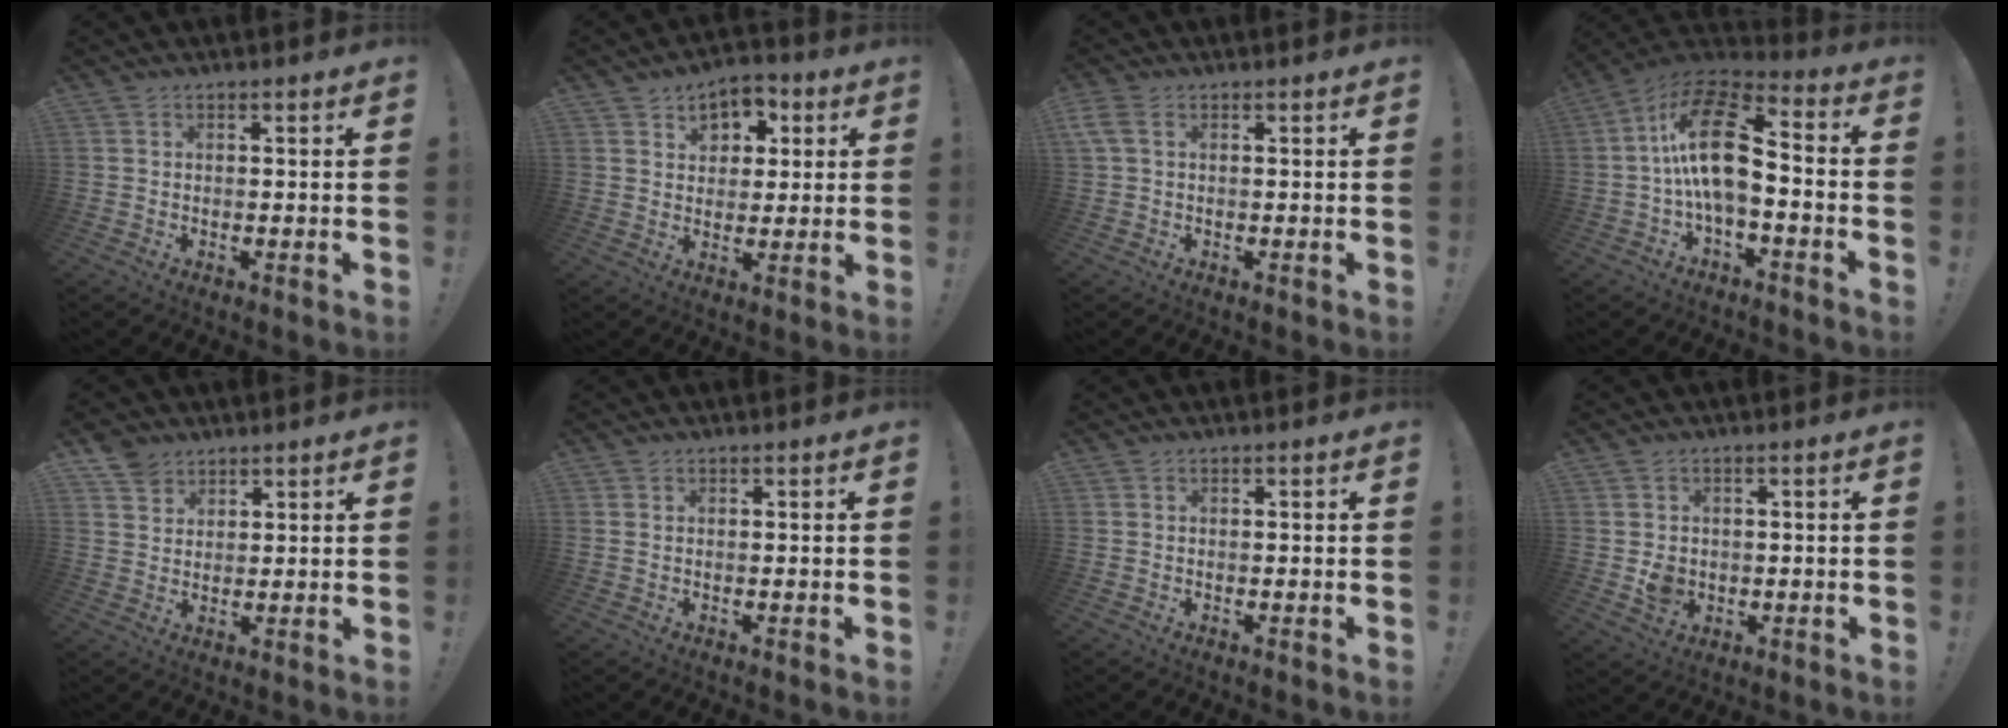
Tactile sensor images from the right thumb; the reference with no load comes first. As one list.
[{"total": 7.5, "force": [3.2, 6.1, 2.8], "torque": [-0.041, -0.013, 0.061]}, {"total": 3.0, "force": [1.0, 1.3, 2.5], "torque": [-0.050, 0.003, 0.022]}, {"total": 18.2, "force": [0.6, 8.6, 16.0], "torque": [-0.301, 0.010, 0.012]}, {"total": 5.3, "force": [3.9, 3.4, 0.8], "torque": [-0.010, -0.022, 0.075]}, {"total": 0.0}, {"total": 0.0}, {"total": 5.2, "force": [-0.3, 4.6, 2.4], "torque": [-0.025, 0.002, -0.003]}]